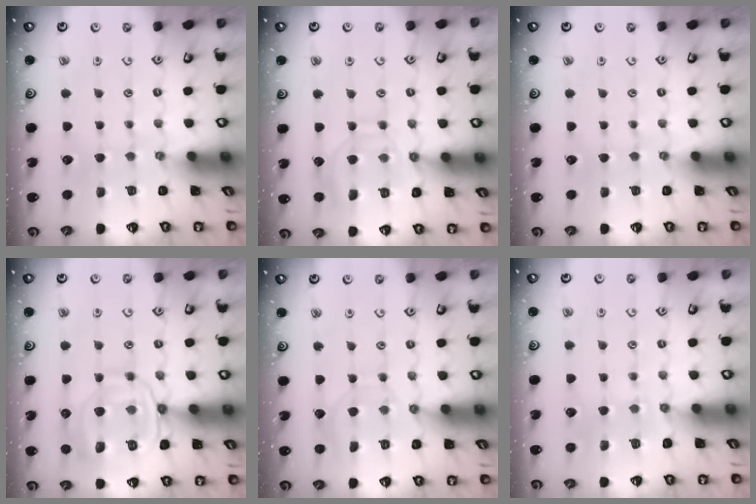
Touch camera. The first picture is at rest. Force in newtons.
{"total": 10.7, "press": 10.7, "slide": 1.0}
{"total": 0.0}
{"total": 14.2, "press": 14.2, "slide": 1.2}
{"total": 6.9, "press": 6.9, "slide": 0.7}
{"total": 4.7, "press": 4.7, "slide": 0.5}